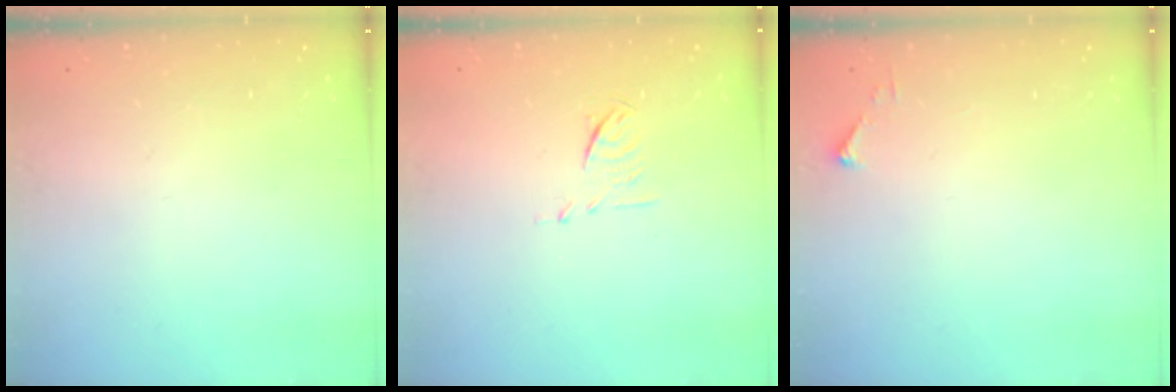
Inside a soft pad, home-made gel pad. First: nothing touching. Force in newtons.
{"total": 5.5, "press": 5.4, "slide": 1.1}
{"total": 2.7, "press": 2.7, "slide": 0.3}